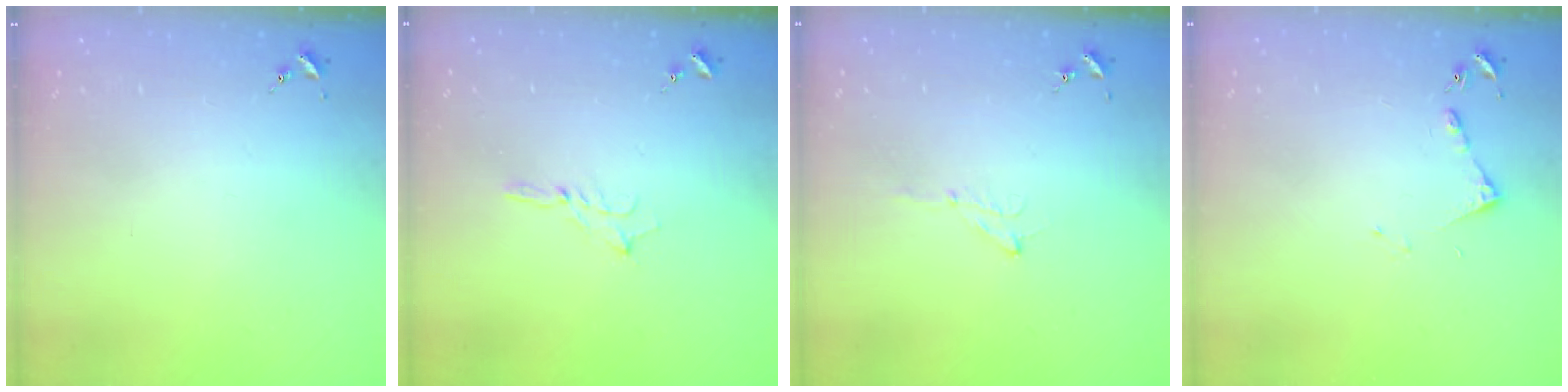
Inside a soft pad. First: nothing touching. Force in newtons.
{"total": 4.0, "press": 3.9, "slide": 0.4}
{"total": 4.4, "press": 4.4, "slide": 0.5}
{"total": 4.6, "press": 4.5, "slide": 0.5}